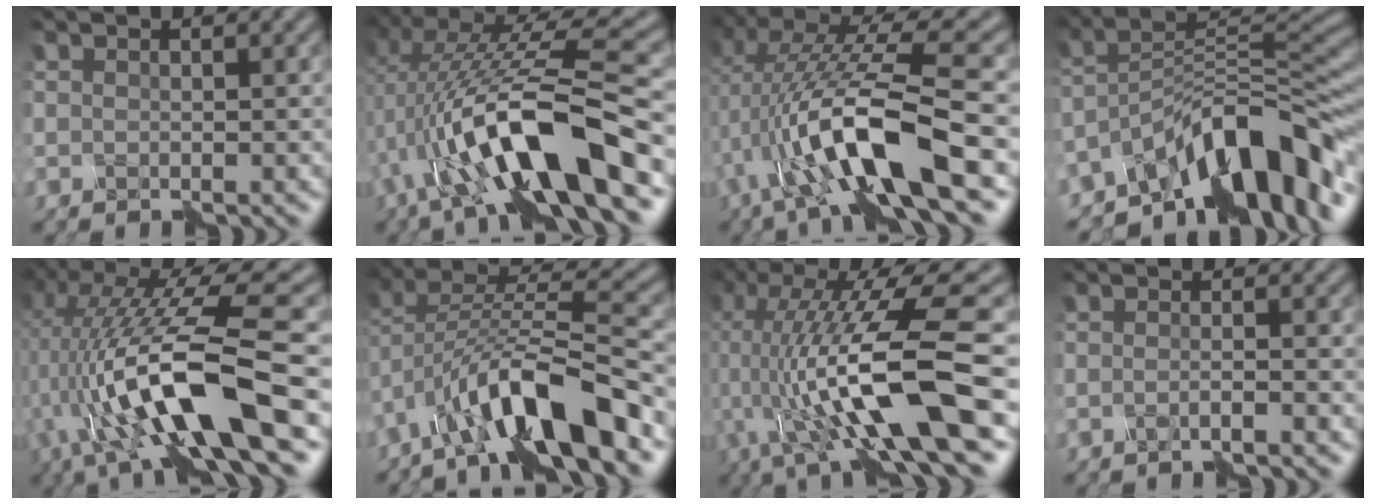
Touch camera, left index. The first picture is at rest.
{"total": 12.1, "force": [-2.4, 3.3, 11.4], "torque": [-0.195, 0.014, -0.046]}
{"total": 10.9, "force": [-2.0, 2.8, 10.3], "torque": [-0.191, 0.009, -0.038]}
{"total": 11.9, "force": [-8.4, 3.9, 7.5], "torque": [-0.093, 0.020, -0.156]}
{"total": 13.2, "force": [-3.5, 3.7, 12.2], "torque": [-0.229, 0.006, -0.059]}
{"total": 10.2, "force": [-5.7, 3.0, 7.9], "torque": [-0.132, 0.015, -0.104]}
{"total": 14.2, "force": [-2.4, 3.5, 13.6], "torque": [-0.261, 0.009, -0.033]}
{"total": 1.7, "force": [-0.9, 0.7, 1.3], "torque": [0.001, -0.011, -0.031]}